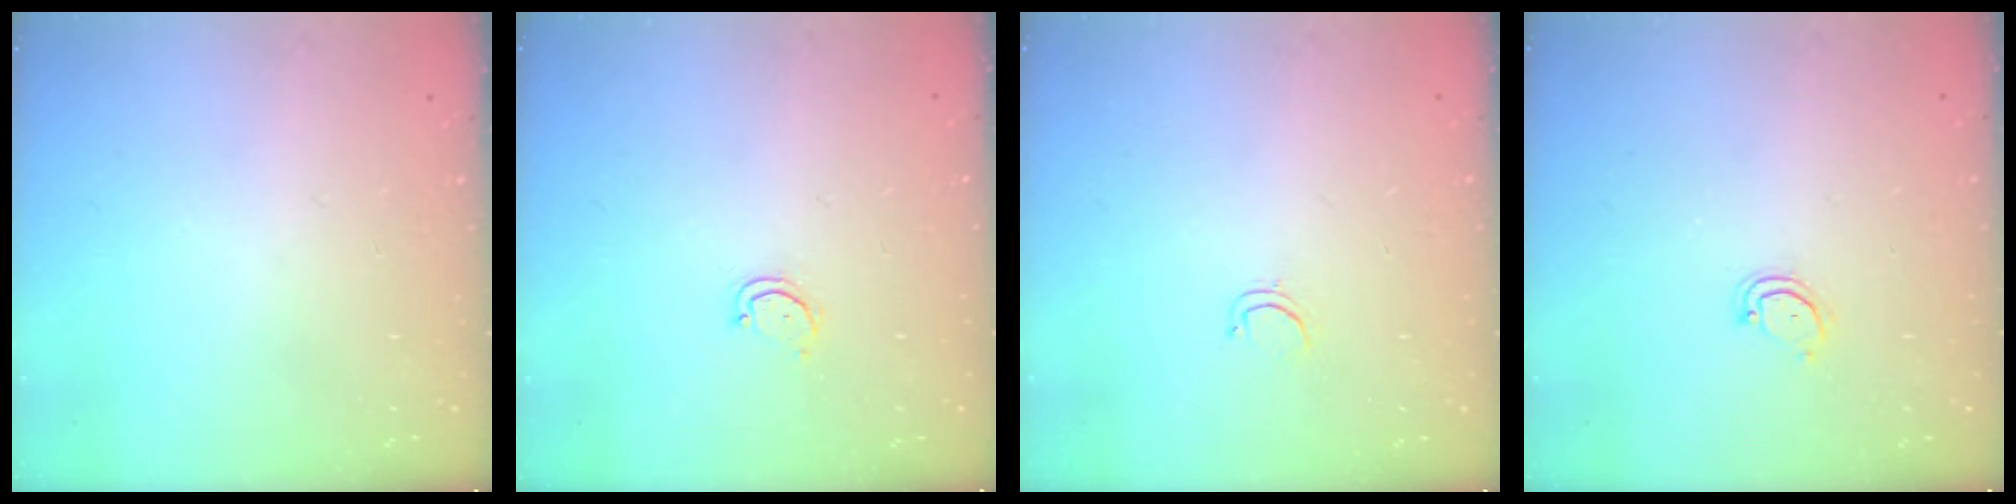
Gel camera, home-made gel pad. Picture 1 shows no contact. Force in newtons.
{"total": 2.7, "press": 2.7, "slide": 0.3}
{"total": 2.6, "press": 2.5, "slide": 0.4}
{"total": 2.5, "press": 2.5, "slide": 0.1}